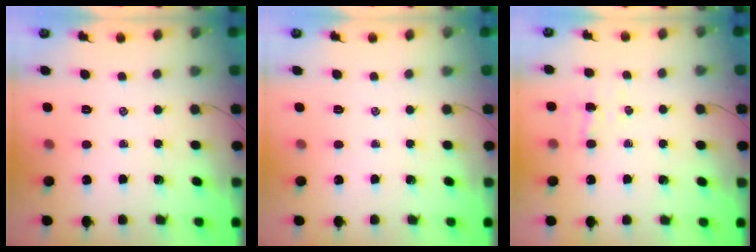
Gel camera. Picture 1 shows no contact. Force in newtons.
{"total": 0.0}
{"total": 3.7, "press": 3.6, "slide": 0.8}